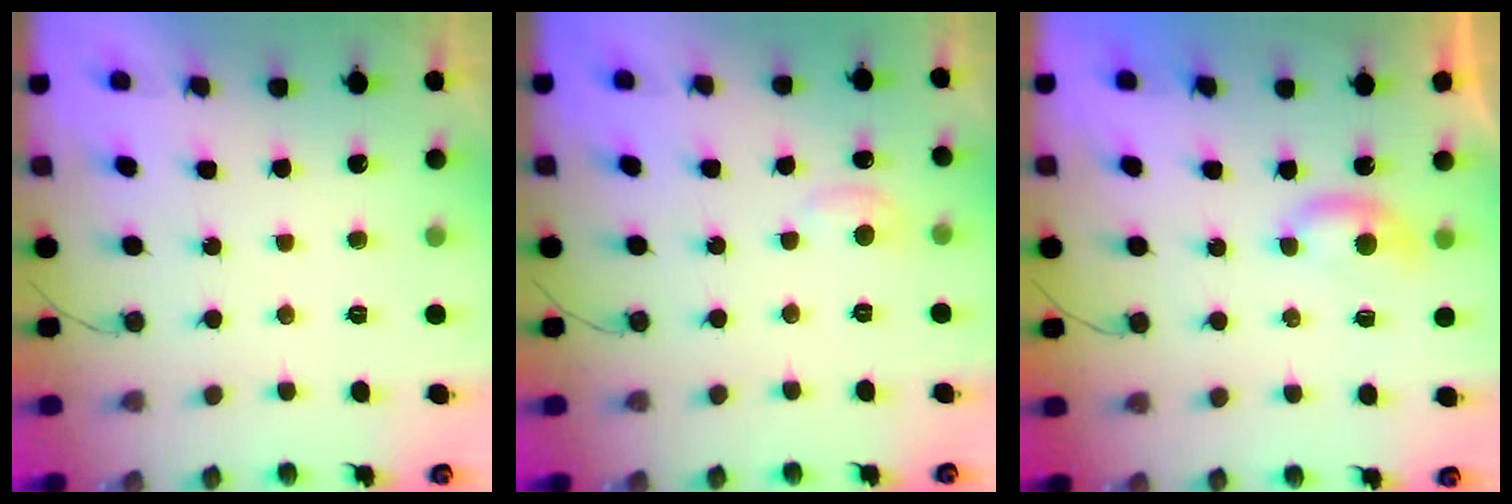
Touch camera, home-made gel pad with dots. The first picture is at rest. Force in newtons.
{"total": 5.9, "press": 5.8, "slide": 0.8}
{"total": 3.8, "press": 3.8, "slide": 0.6}